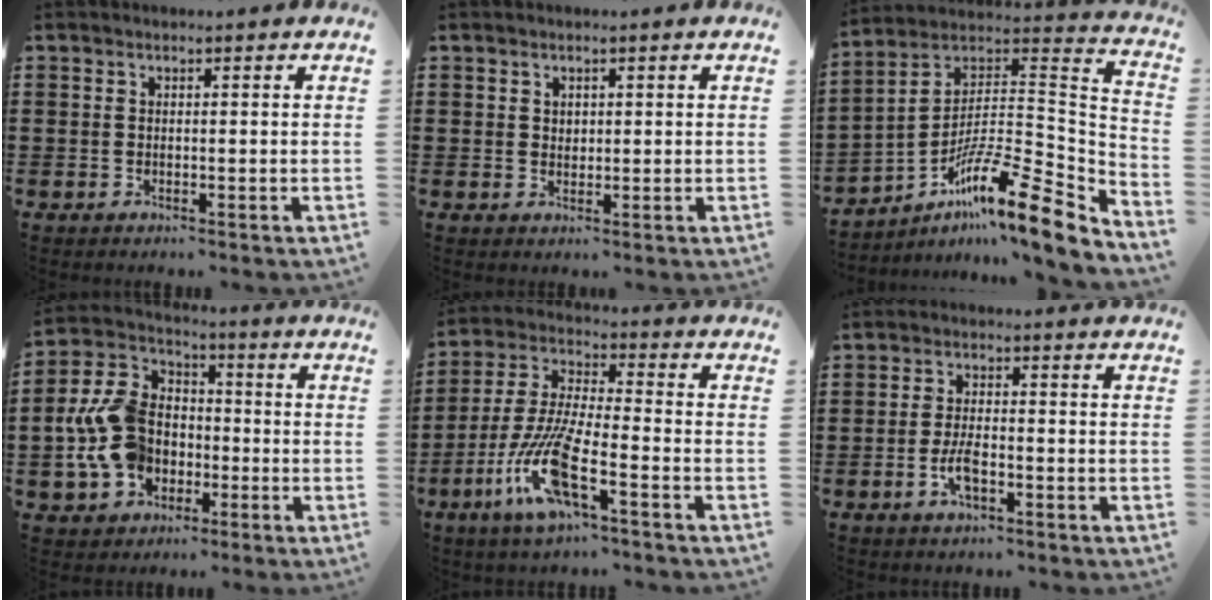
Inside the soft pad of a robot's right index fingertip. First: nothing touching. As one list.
[{"total": 1.3, "force": [0.7, 1.0, 0.3], "torque": [-0.008, 0.004, 0.015]}, {"total": 13.7, "force": [-9.0, 2.2, 10.1], "torque": [-0.152, -0.005, -0.169]}, {"total": 11.1, "force": [-1.4, 9.9, 4.8], "torque": [-0.162, 0.002, -0.025]}, {"total": 11.7, "force": [-6.1, 2.3, 9.8], "torque": [-0.226, -0.015, -0.123]}, {"total": 4.1, "force": [-1.6, 1.6, 3.4], "torque": [-0.081, -0.002, -0.034]}]